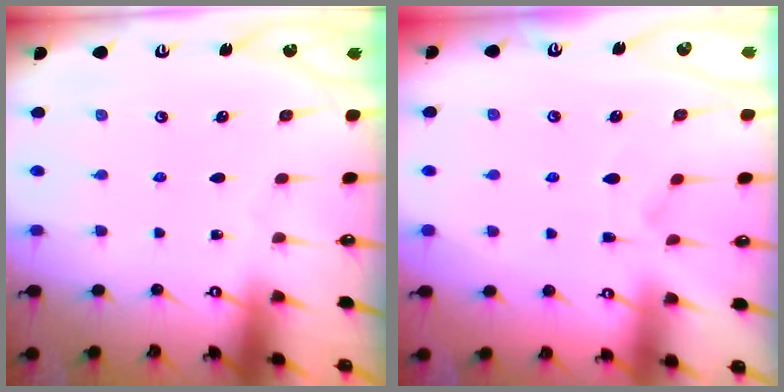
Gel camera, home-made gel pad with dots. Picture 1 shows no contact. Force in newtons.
{"total": 1.6, "press": 1.3, "slide": 0.9}